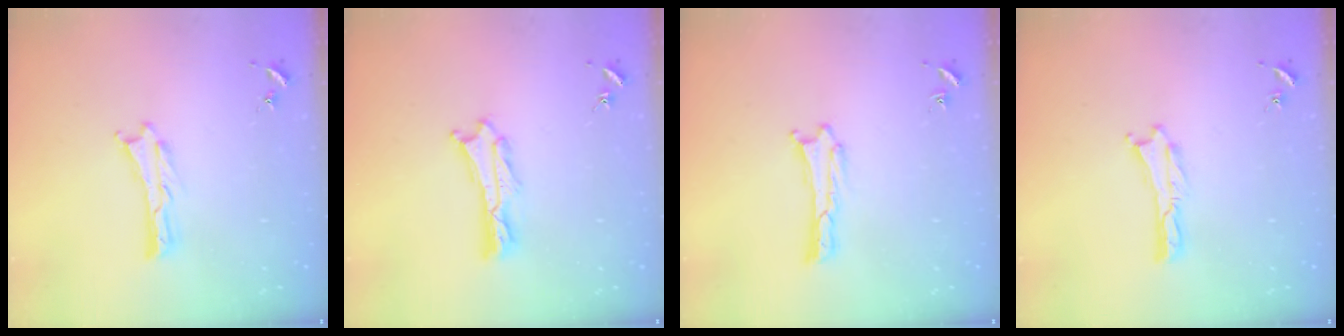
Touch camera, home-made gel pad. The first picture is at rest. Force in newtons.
{"total": 1.2, "press": 1.2, "slide": 0.2}
{"total": 0.0}
{"total": 0.0}